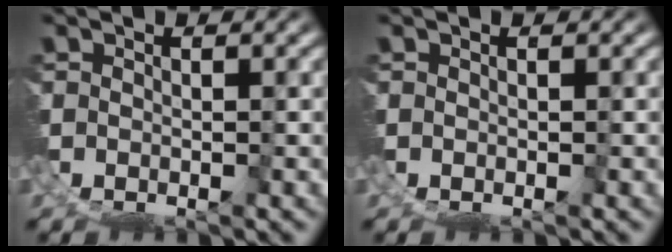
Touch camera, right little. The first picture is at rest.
{"total": 0.0}